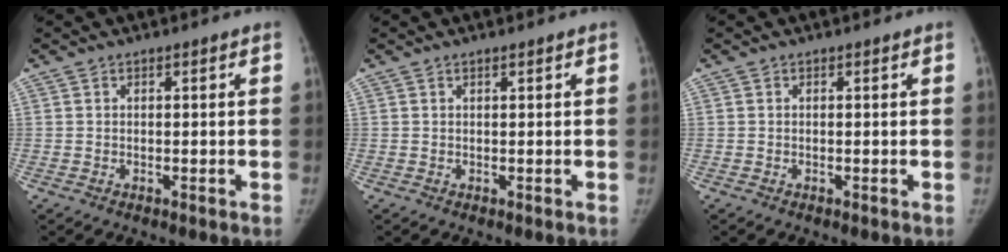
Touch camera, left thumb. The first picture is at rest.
{"total": 0.5, "force": [0.4, 0.0, 0.3], "torque": [-0.007, -0.002, 0.008]}
{"total": 0.0}